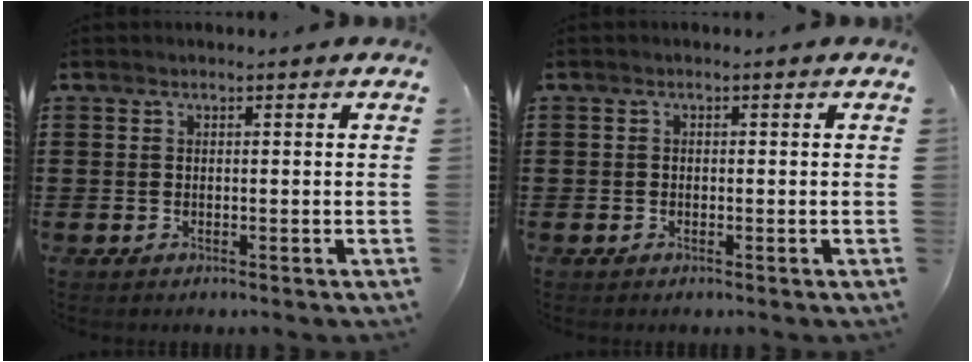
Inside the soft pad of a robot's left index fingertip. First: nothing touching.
{"total": 0.6, "force": [-0.4, 0.4, 0.2], "torque": [-0.005, -0.001, -0.007]}